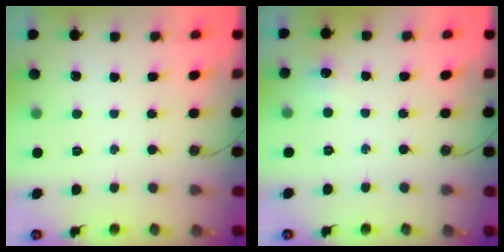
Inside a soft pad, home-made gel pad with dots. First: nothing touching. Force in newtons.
{"total": 4.4, "press": 4.4, "slide": 0.5}